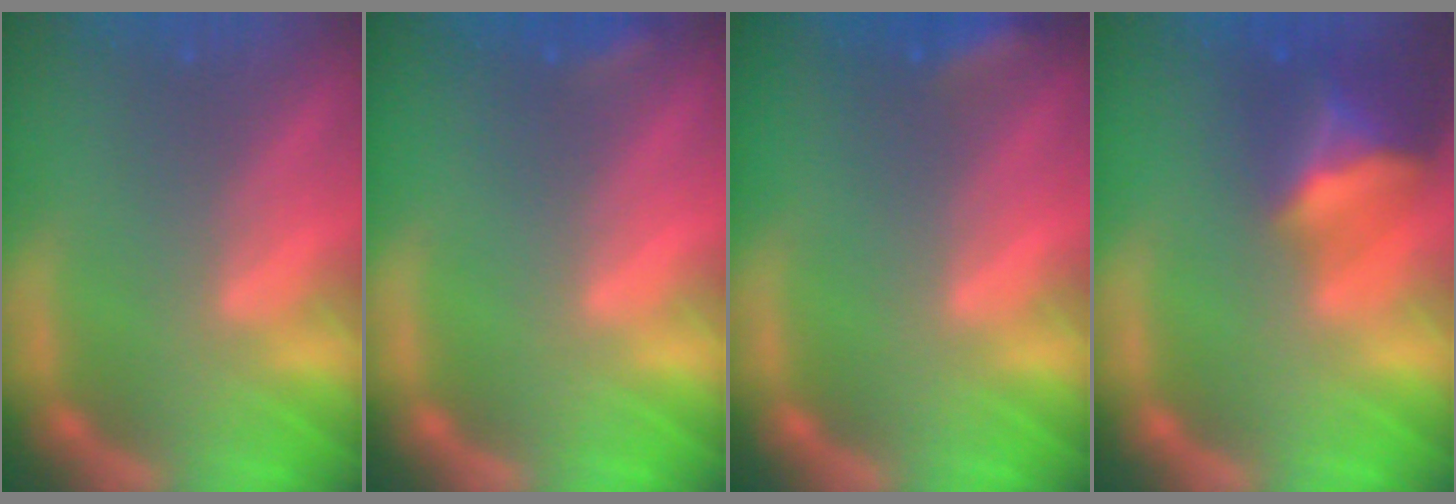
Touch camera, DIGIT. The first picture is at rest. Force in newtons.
{"total": 1.4}
{"total": 2.9}
{"total": 7.5}